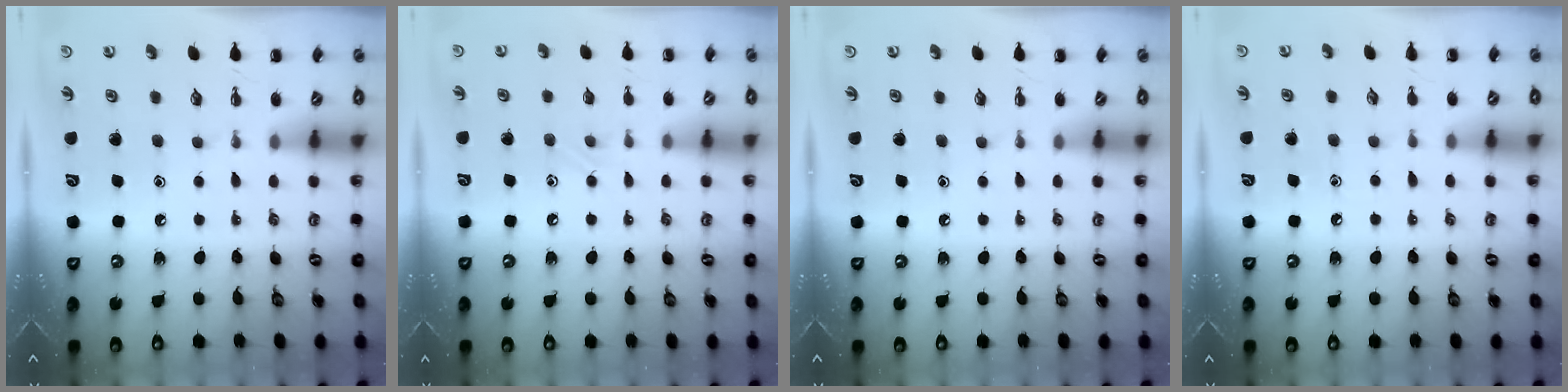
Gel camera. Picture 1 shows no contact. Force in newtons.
{"total": 4.2, "press": 4.1, "slide": 1.1}
{"total": 0.0}
{"total": 4.7, "press": 4.4, "slide": 1.7}